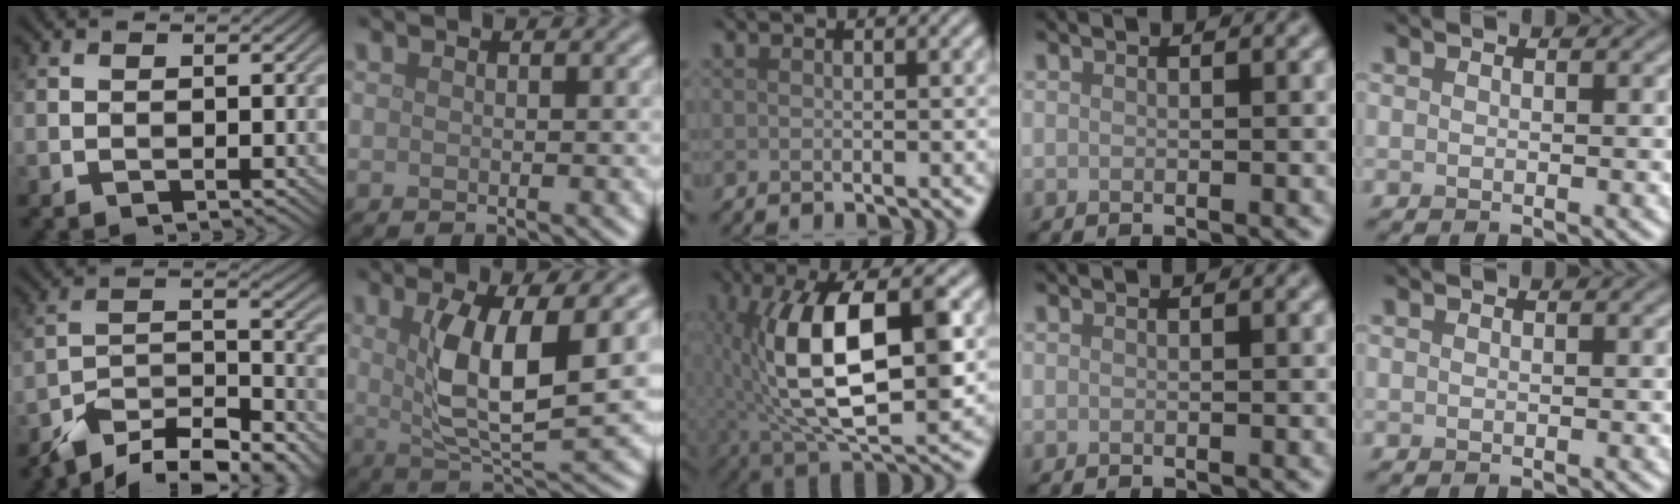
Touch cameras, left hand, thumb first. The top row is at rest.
{"thumb": {"total": 11.1, "force": [-8.9, 3.7, 5.5], "torque": [-0.095, -0.001, -0.161]}, "index": {"total": 8.0, "force": [1.5, 2.1, 7.6], "torque": [-0.139, -0.016, 0.032]}, "middle": {"total": 12.9, "force": [1.0, 6.1, 11.4], "torque": [-0.193, -0.002, 0.023]}}